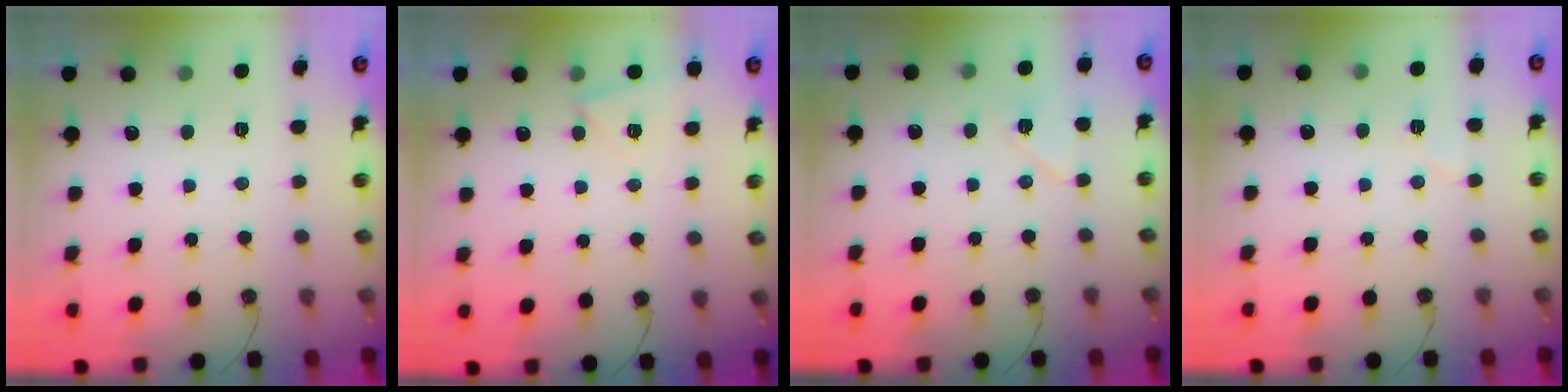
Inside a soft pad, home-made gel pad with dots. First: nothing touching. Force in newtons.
{"total": 5.2, "press": 4.8, "slide": 1.8}
{"total": 6.9, "press": 6.9, "slide": 0.9}
{"total": 5.0, "press": 4.6, "slide": 1.8}